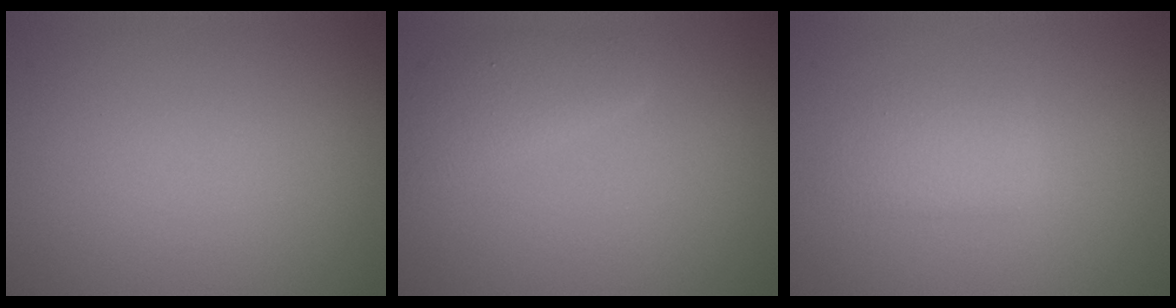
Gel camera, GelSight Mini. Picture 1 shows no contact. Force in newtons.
{"total": 2.2, "press": 2.2, "slide": 0.2}
{"total": 1.8, "press": 1.8, "slide": 0.1}